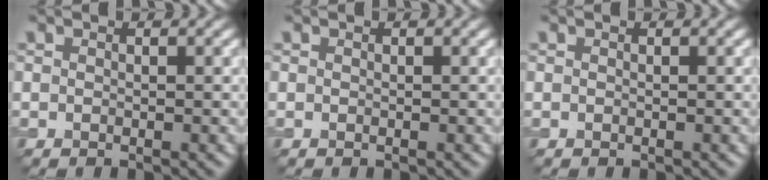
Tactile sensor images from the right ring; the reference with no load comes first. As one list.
[{"total": 0.0}, {"total": 0.0}]